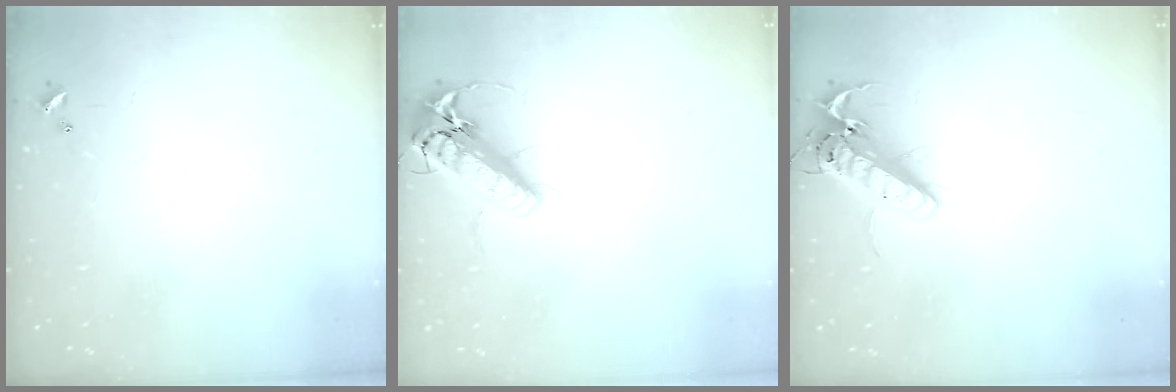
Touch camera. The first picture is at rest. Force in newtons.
{"total": 18.2, "press": 17.8, "slide": 3.8}
{"total": 16.4, "press": 16.2, "slide": 2.7}